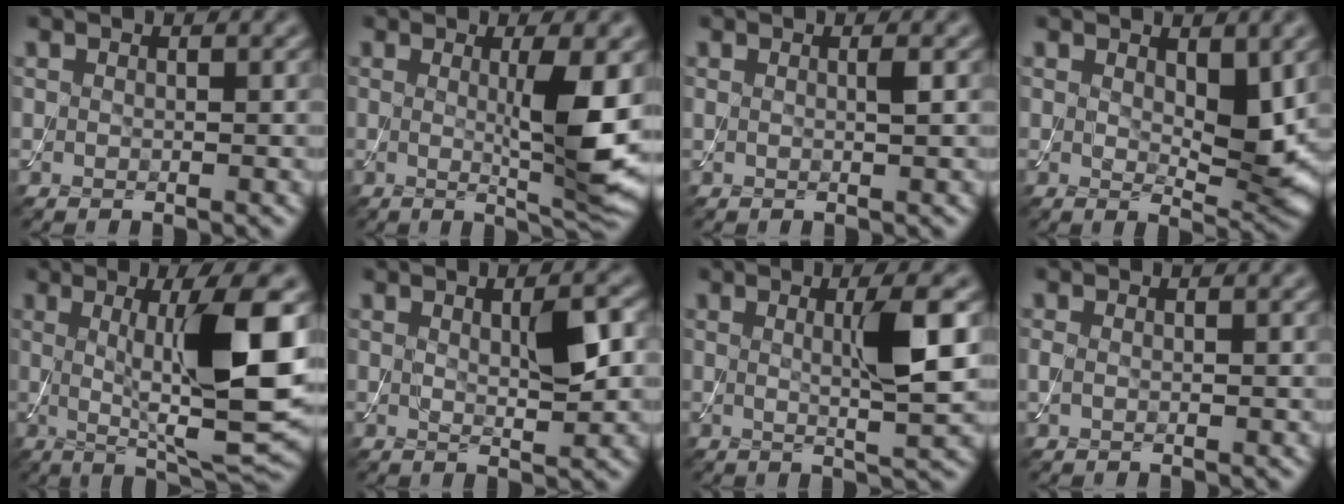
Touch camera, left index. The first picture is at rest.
{"total": 5.7, "force": [0.4, 0.8, 5.6], "torque": [-0.090, -0.013, 0.009]}
{"total": 0.7, "force": [0.2, 0.0, 0.7], "torque": [-0.014, 0.002, 0.002]}
{"total": 4.1, "force": [1.2, 1.9, 3.4], "torque": [-0.054, -0.009, 0.023]}
{"total": 10.6, "force": [1.1, 2.1, 10.4], "torque": [-0.156, -0.010, 0.029]}
{"total": 3.2, "force": [0.8, 0.8, 3.0], "torque": [-0.050, 0.000, 0.016]}
{"total": 4.9, "force": [0.7, 0.7, 4.8], "torque": [-0.075, -0.003, 0.013]}
{"total": 0.6, "force": [0.0, 0.3, 0.5], "torque": [-0.014, 0.000, -0.001]}